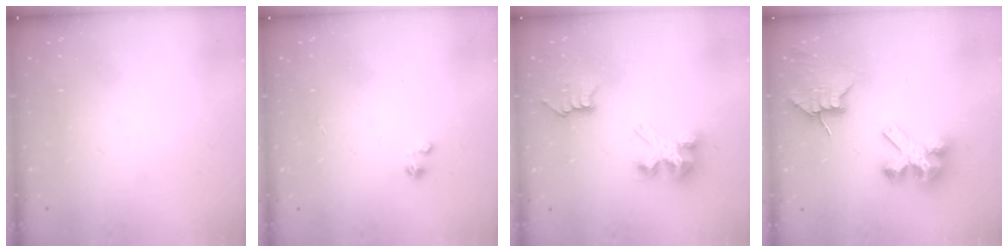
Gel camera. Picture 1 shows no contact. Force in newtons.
{"total": 0.0}
{"total": 6.6, "press": 6.6, "slide": 0.1}
{"total": 8.7, "press": 8.7, "slide": 0.7}